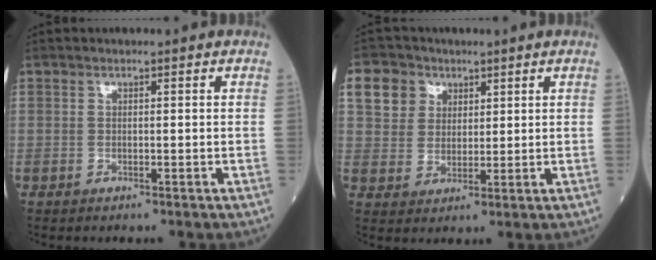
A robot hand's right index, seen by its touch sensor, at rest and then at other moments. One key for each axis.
{"total": 6.6, "fx": 3.0, "fy": 5.6, "fz": 1.6, "tx": -0.042, "ty": 0.026, "tz": 0.061}